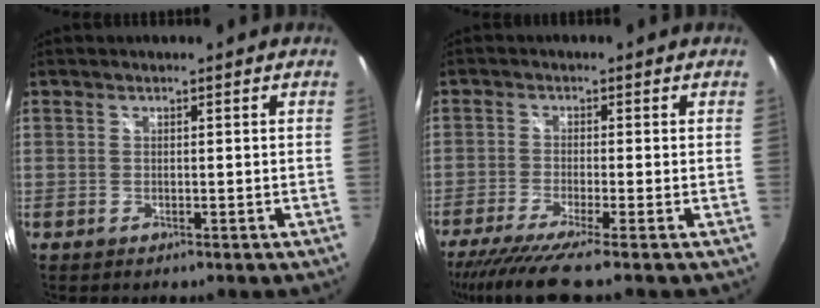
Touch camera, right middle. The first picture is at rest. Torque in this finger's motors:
{"motor_torque": [0.75, -1.14, 0.30, 0.08]}